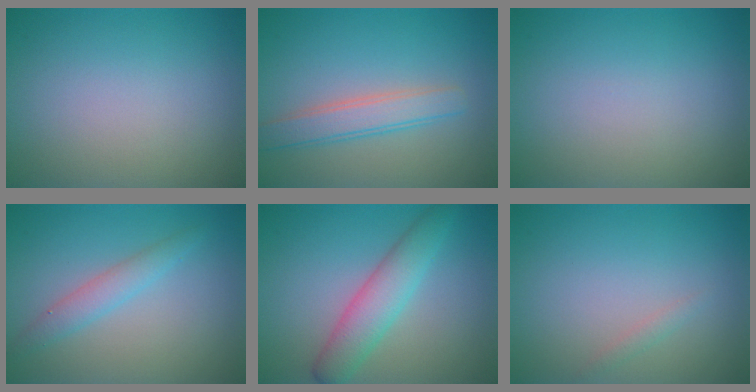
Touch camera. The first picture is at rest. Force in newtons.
{"total": 3.1, "press": 3.1, "slide": 0.0}
{"total": 0.0}
{"total": 2.2, "press": 2.2, "slide": 0.0}
{"total": 4.2, "press": 4.2, "slide": 0.3}
{"total": 0.7, "press": 0.7, "slide": 0.1}